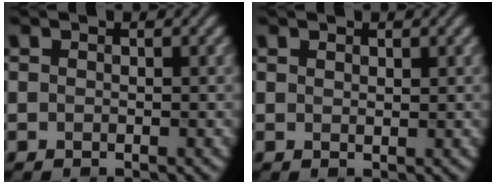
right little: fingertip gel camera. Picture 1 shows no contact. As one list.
[{"total": 0.6, "force": [0.5, 0.2, 0.3], "torque": [-0.007, -0.001, 0.012]}]